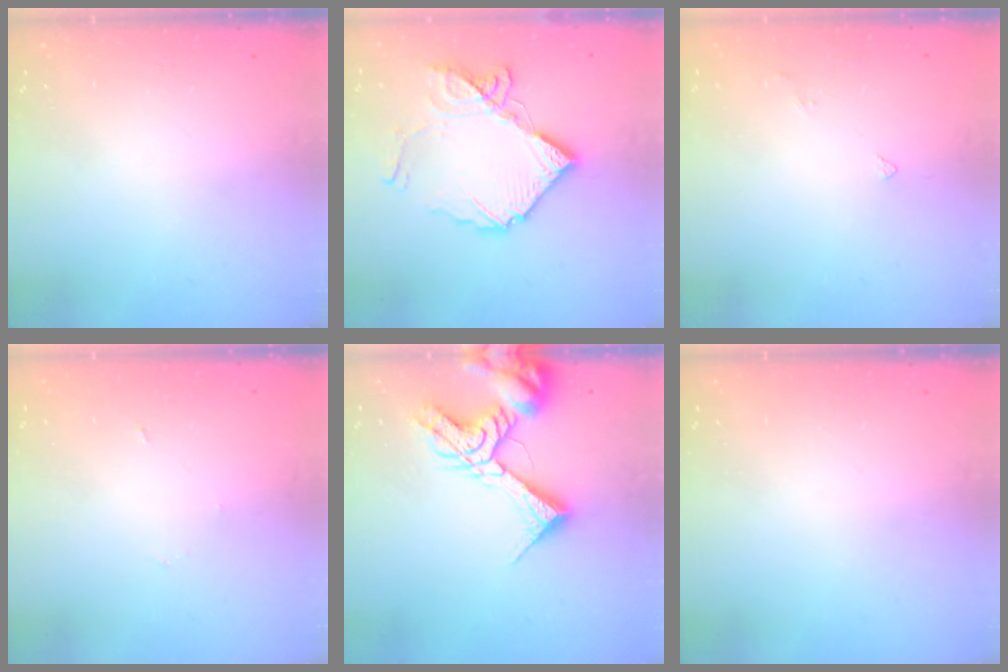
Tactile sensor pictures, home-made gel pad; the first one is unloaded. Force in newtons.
{"total": 15.9, "press": 15.8, "slide": 2.0}
{"total": 0.8, "press": 0.7, "slide": 0.4}
{"total": 2.4, "press": 2.4, "slide": 0.2}
{"total": 15.1, "press": 15.0, "slide": 1.7}
{"total": 0.0}